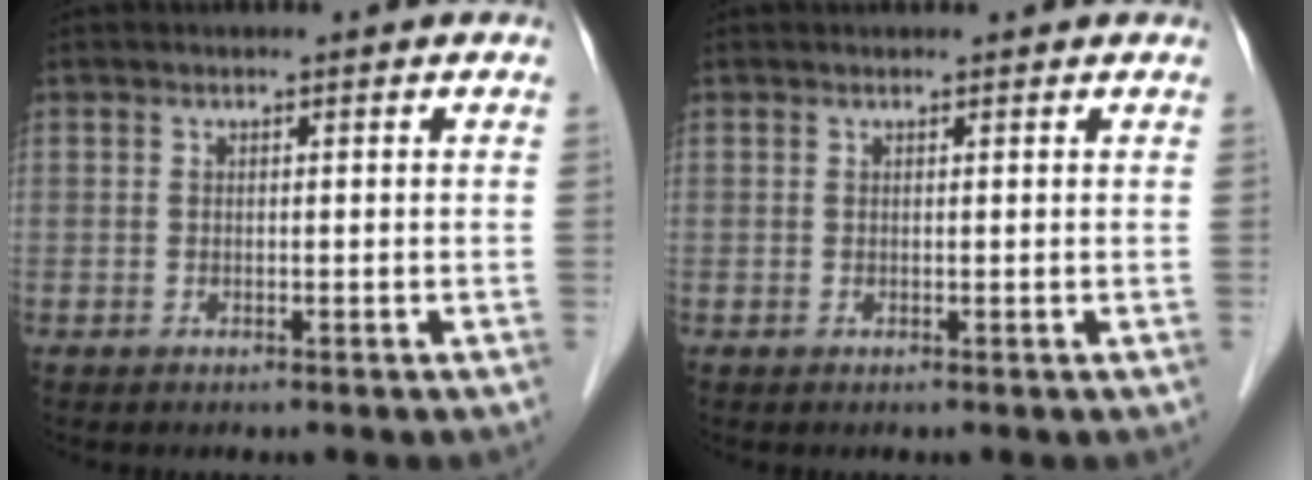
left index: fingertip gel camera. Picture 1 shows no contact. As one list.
[{"total": 1.7, "force": [1.6, 0.3, 0.4], "torque": [-0.011, 0.017, 0.020]}]